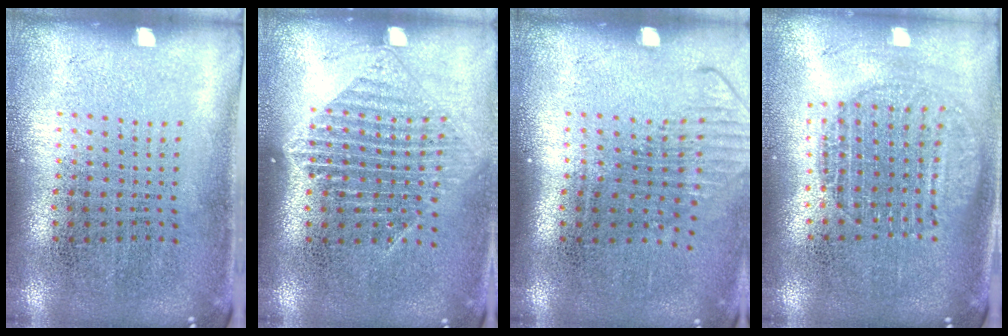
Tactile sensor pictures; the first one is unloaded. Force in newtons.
{"total": 1.4, "press": 1.3, "slide": 0.7}
{"total": 1.3, "press": 1.0, "slide": 0.9}
{"total": 1.8, "press": 1.5, "slide": 1.0}